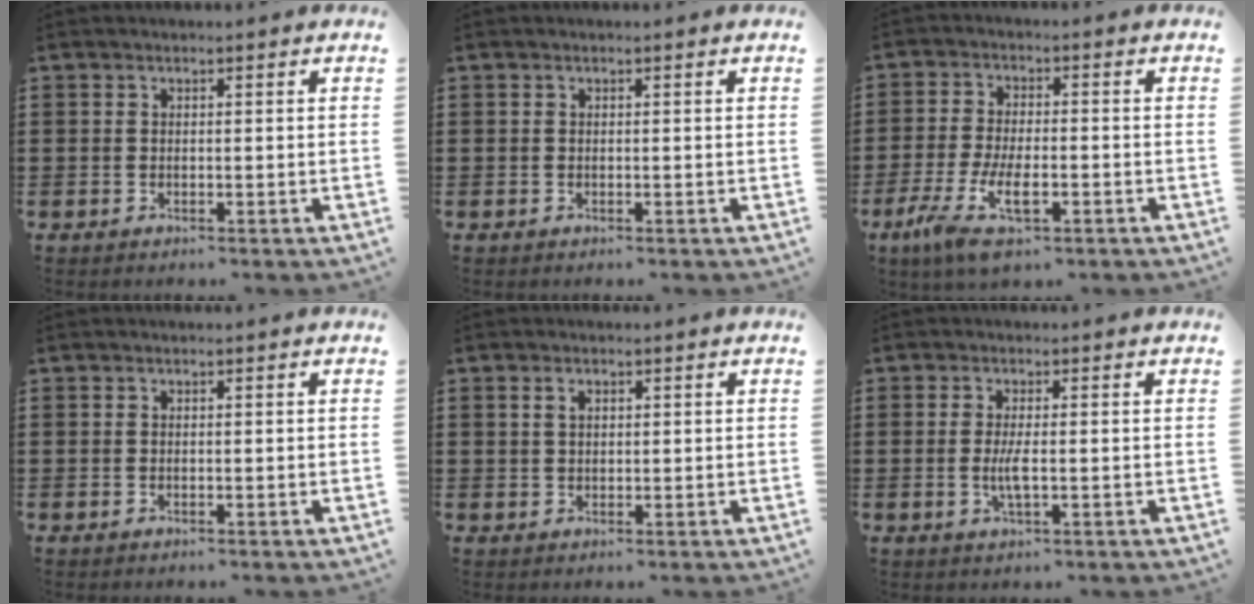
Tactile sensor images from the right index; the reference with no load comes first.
{"total": 0.0}
{"total": 7.9, "force": [-3.5, 3.1, 6.4], "torque": [-0.144, -0.009, -0.065]}
{"total": 0.0}
{"total": 1.5, "force": [0.6, 1.0, 1.0], "torque": [-0.023, 0.008, 0.010]}
{"total": 3.2, "force": [-0.5, 0.6, 3.2], "torque": [-0.068, -0.007, -0.013]}